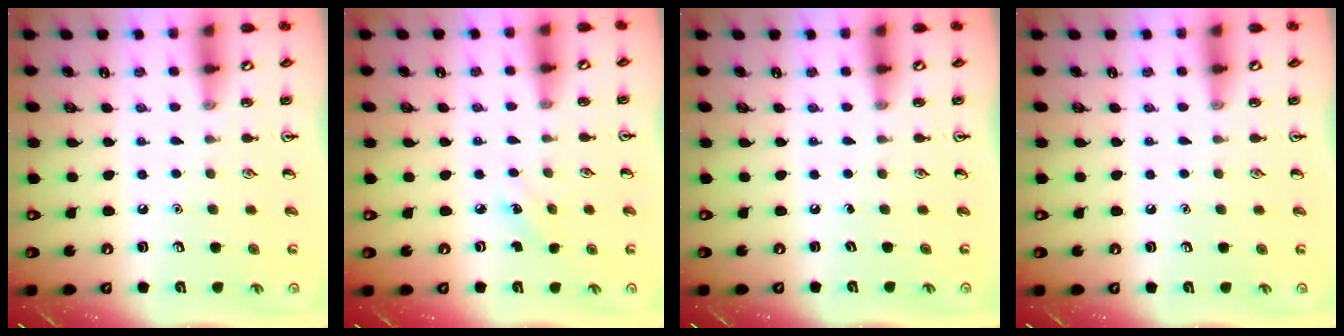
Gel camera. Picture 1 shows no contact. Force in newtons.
{"total": 2.4, "press": 2.3, "slide": 0.9}
{"total": 0.0}
{"total": 0.0}